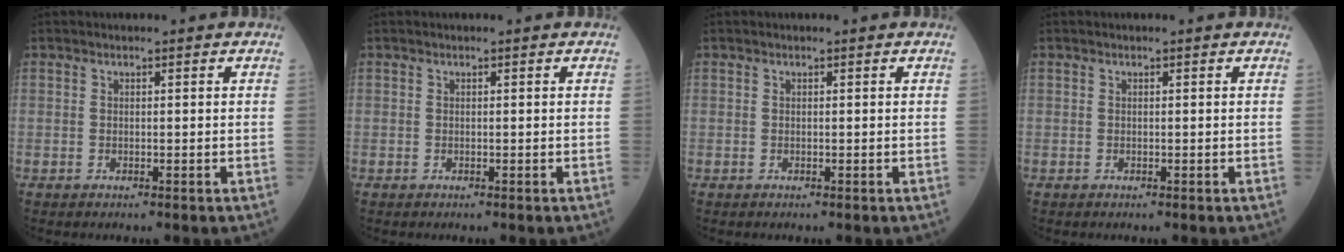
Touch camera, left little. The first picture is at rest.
{"total": 0.0}
{"total": 0.0}
{"total": 0.0}